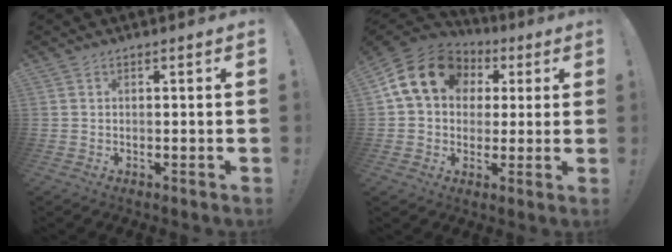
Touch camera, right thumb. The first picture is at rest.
{"total": 17.2, "force": [5.5, 13.1, 9.8], "torque": [-0.158, -0.004, 0.106]}